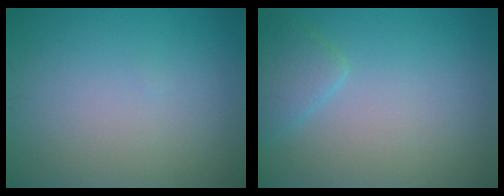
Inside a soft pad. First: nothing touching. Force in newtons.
{"total": 2.1, "press": 2.1, "slide": 0.1}